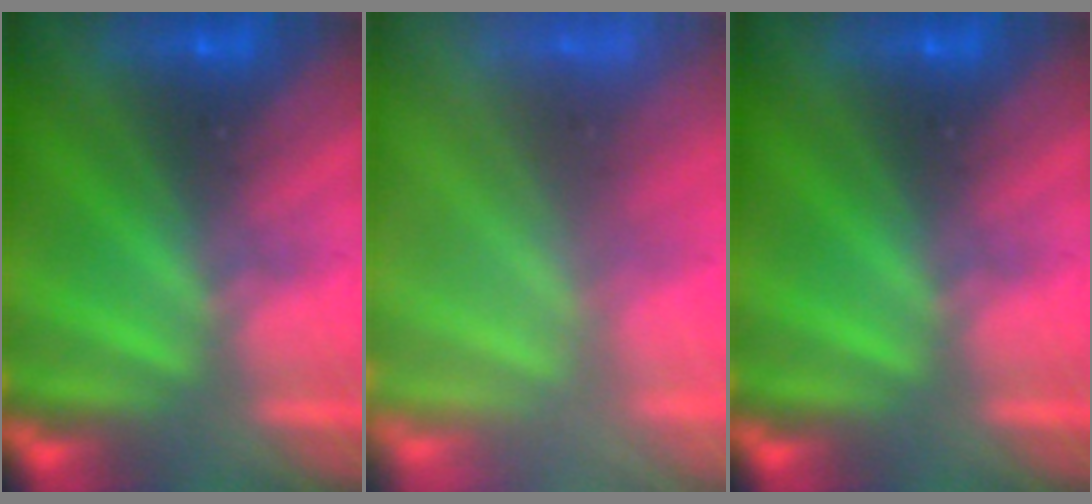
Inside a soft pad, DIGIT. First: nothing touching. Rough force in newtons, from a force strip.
{"total": 6.4}
{"total": 0.0}